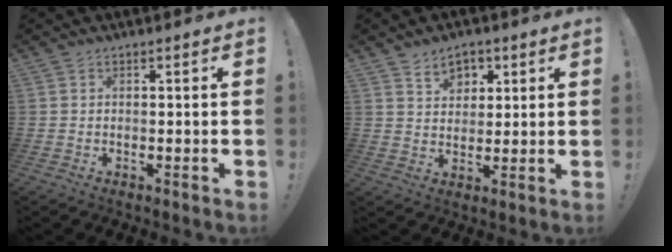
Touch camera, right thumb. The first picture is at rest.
{"total": 6.6, "force": [3.9, 5.0, 1.9], "torque": [-0.021, -0.022, 0.071]}